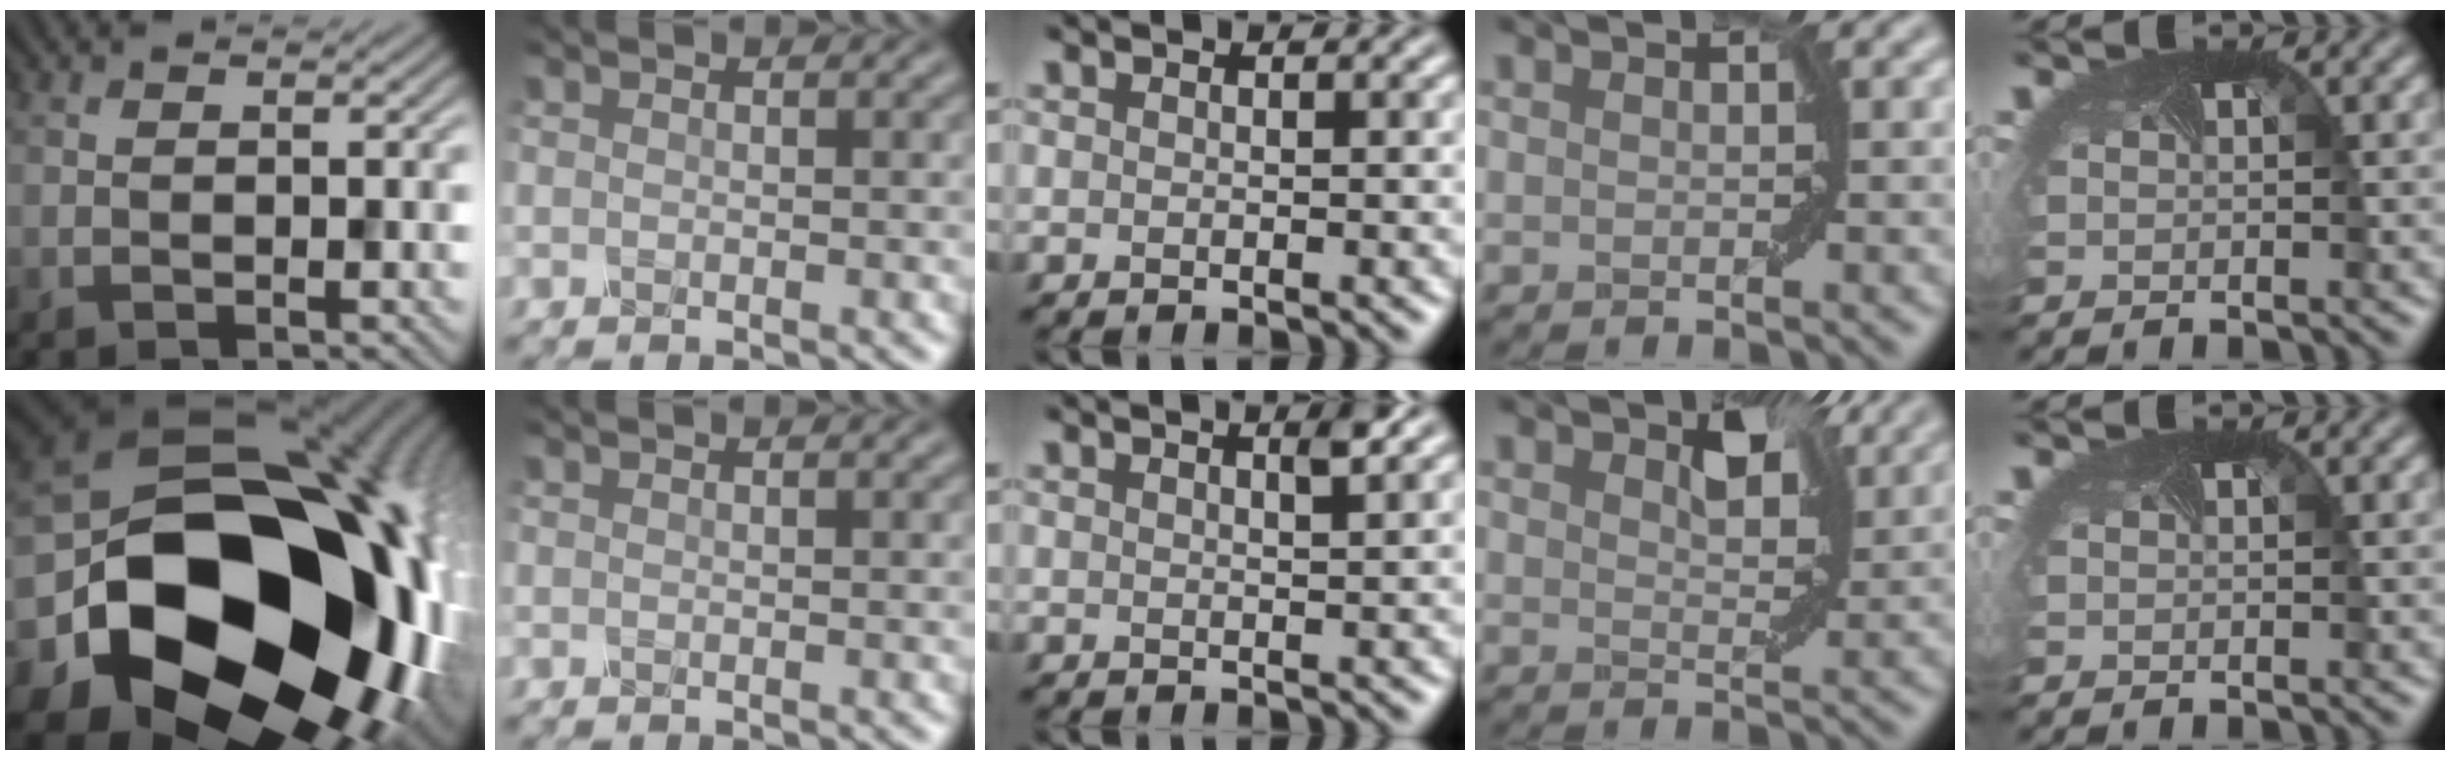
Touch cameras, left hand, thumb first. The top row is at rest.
{"thumb": {"total": 24.6, "force": [-4.8, 18.3, 15.7], "torque": [-0.284, -0.091, -0.052]}, "index": {"total": 0.9, "force": [0.5, 0.4, 0.6], "torque": [-0.004, 0.002, -0.001]}, "middle": {"total": 1.1, "force": [0.7, 0.0, 0.9], "torque": [-0.009, 0.004, 0.011]}, "ring": {"total": 4.0, "force": [2.4, 1.6, 2.7], "torque": [-0.046, 0.003, 0.036]}}